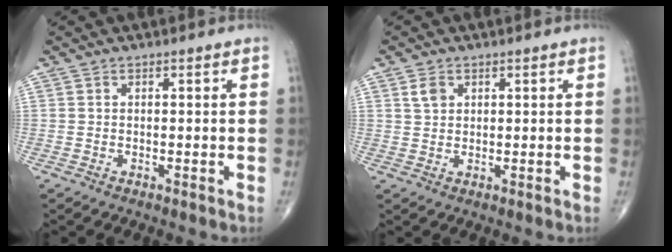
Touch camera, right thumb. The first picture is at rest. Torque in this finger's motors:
{"motor_torque": [-0.44, 0.32, 0.03, -0.01, 0.00]}